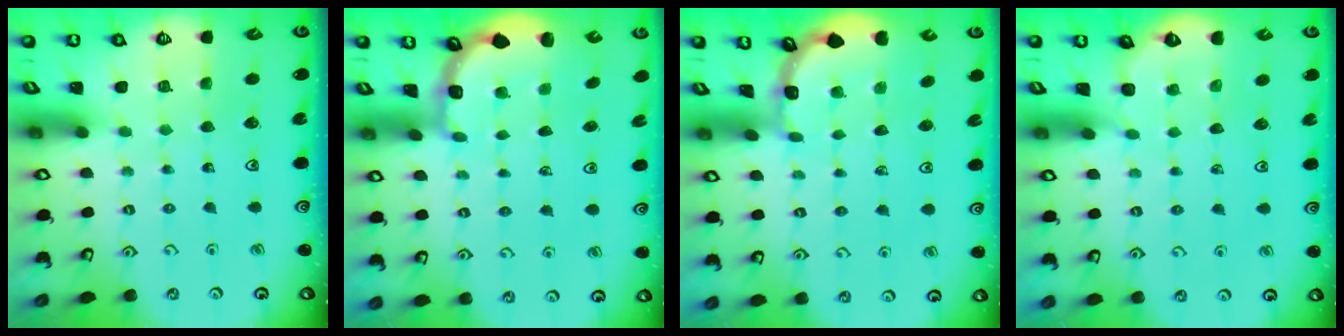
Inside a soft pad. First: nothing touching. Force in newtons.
{"total": 2.4, "press": 1.8, "slide": 1.6}
{"total": 1.7, "press": 1.7, "slide": 0.1}
{"total": 3.1, "press": 3.1, "slide": 0.2}